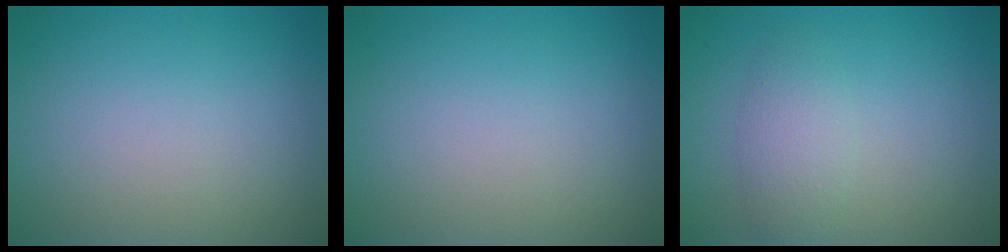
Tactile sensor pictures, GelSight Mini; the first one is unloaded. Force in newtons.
{"total": 0.0}
{"total": 2.5, "press": 2.5, "slide": 0.1}